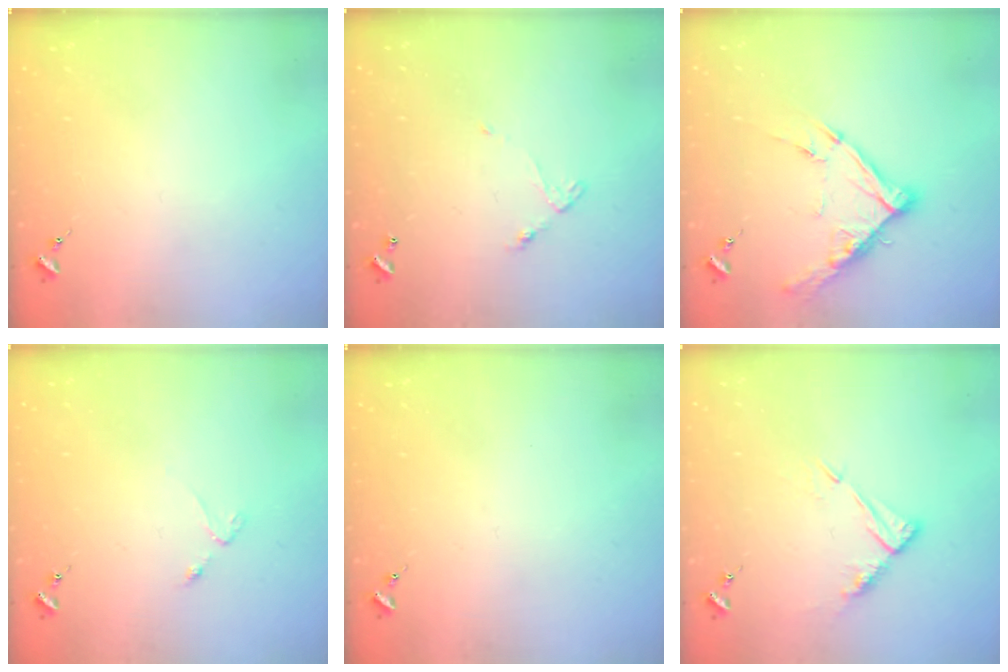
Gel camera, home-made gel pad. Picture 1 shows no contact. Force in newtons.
{"total": 4.5, "press": 4.5, "slide": 0.3}
{"total": 12.4, "press": 12.3, "slide": 1.0}
{"total": 2.5, "press": 2.4, "slide": 0.4}
{"total": 0.0}
{"total": 9.0, "press": 9.0, "slide": 0.8}